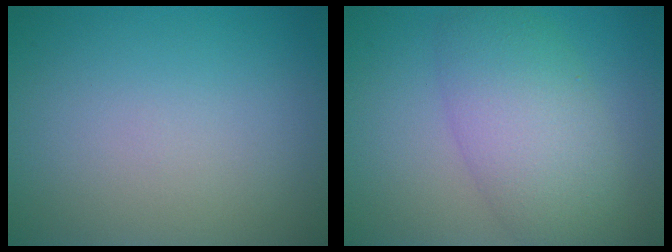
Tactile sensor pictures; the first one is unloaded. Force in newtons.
{"total": 6.5, "press": 6.5, "slide": 0.1}